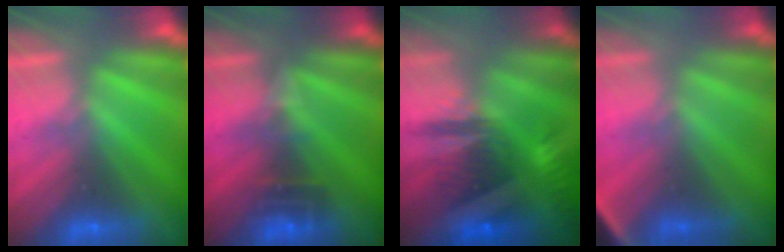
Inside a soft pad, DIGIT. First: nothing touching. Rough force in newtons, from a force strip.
{"total": 2.7}
{"total": 8.0}
{"total": 2.8}